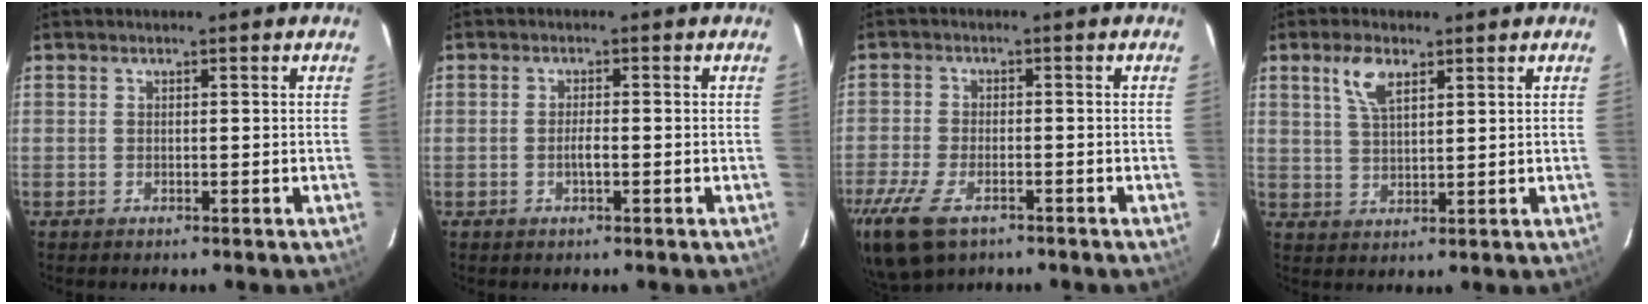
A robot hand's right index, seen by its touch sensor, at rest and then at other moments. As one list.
[{"total": 1.6, "force": [-0.6, 0.3, 1.5], "torque": [-0.030, 0.001, -0.011]}, {"total": 12.3, "force": [-7.6, 6.2, 7.5], "torque": [-0.197, -0.039, -0.139]}, {"total": 5.5, "force": [3.0, 2.2, 4.0], "torque": [-0.079, 0.009, 0.061]}]